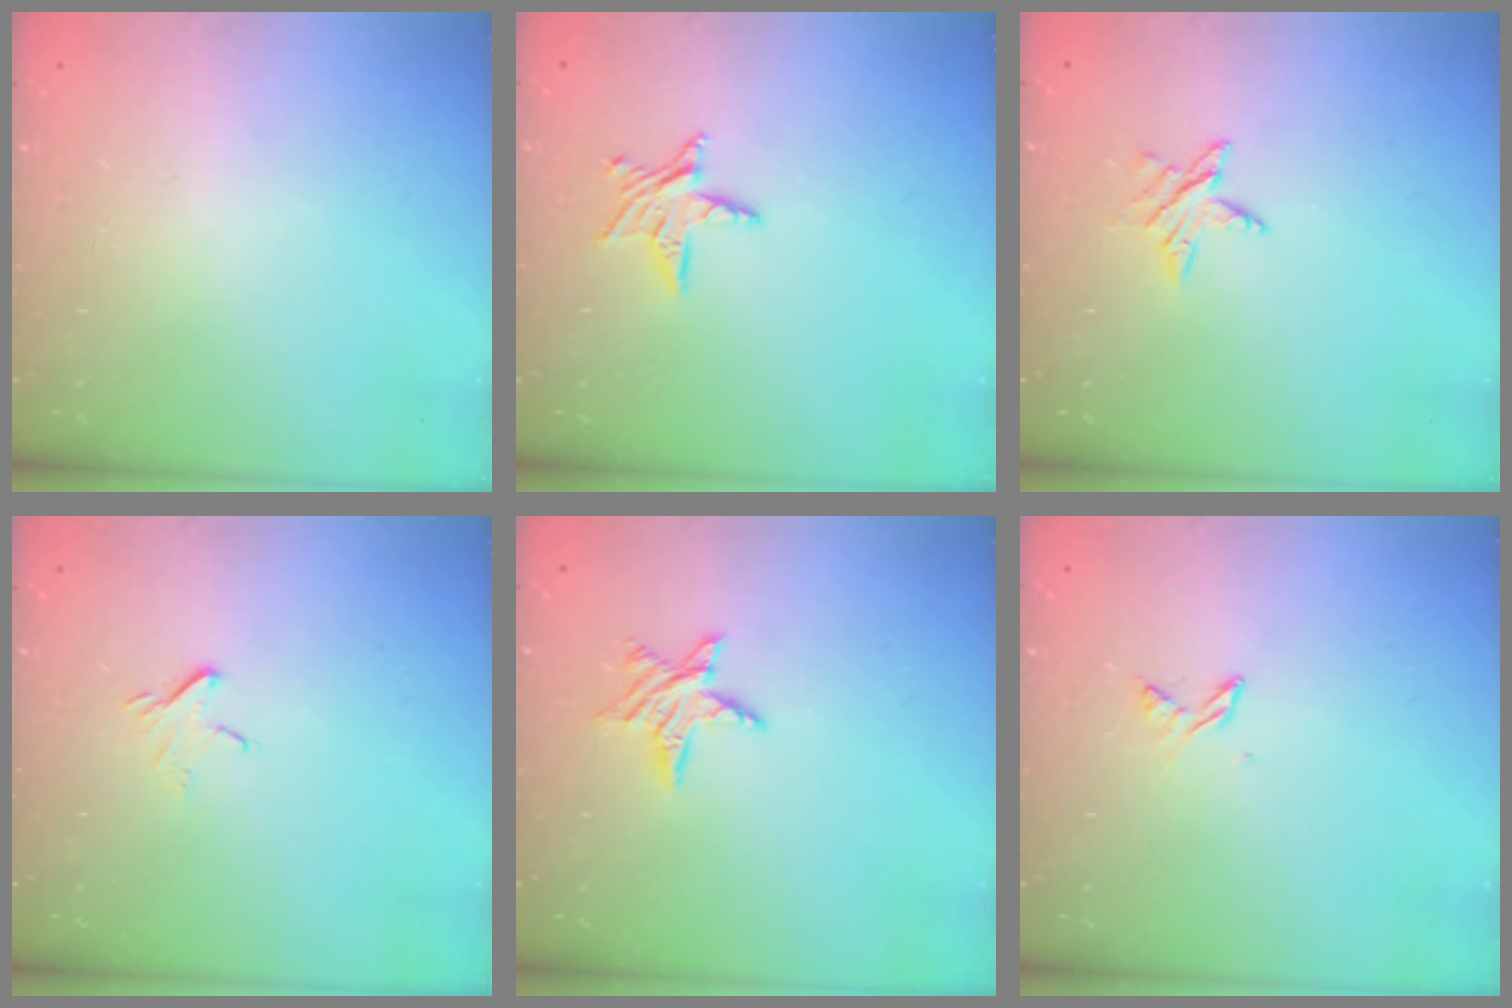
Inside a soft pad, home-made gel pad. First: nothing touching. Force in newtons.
{"total": 7.0, "press": 7.0, "slide": 0.5}
{"total": 4.0, "press": 4.0, "slide": 0.5}
{"total": 3.8, "press": 3.8, "slide": 0.3}
{"total": 6.3, "press": 6.3, "slide": 0.3}
{"total": 3.1, "press": 3.1, "slide": 0.6}